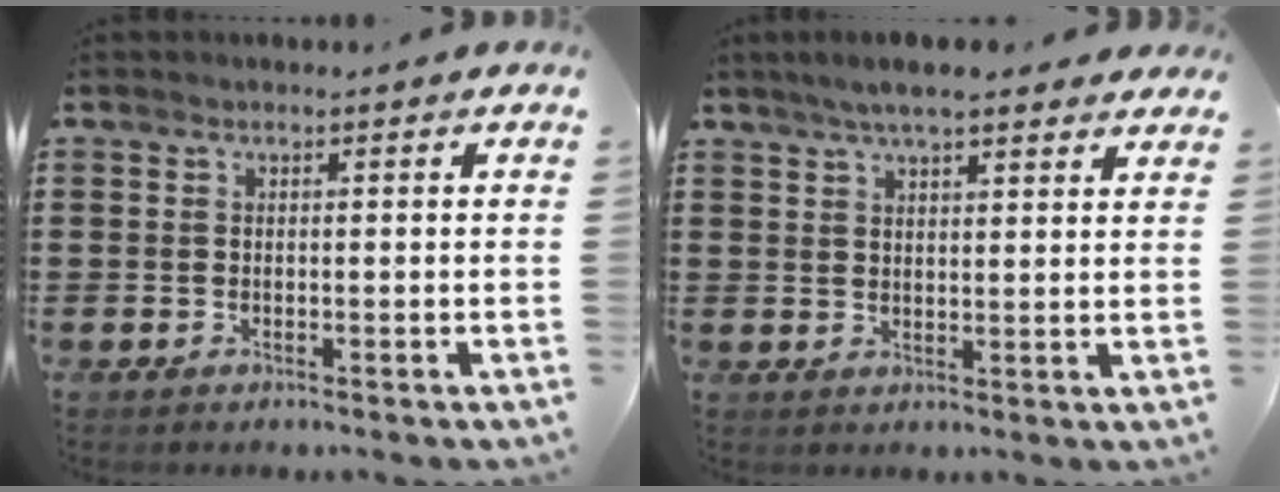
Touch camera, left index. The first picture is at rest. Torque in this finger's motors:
{"motor_torque": [1.55, -0.59, 0.71, 0.18]}